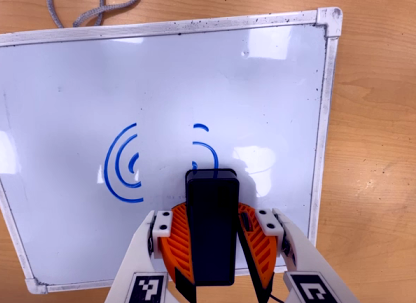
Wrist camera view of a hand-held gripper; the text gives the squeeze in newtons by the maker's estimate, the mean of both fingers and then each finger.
{"total": 9.3, "left": 9.1, "right": 9.4}